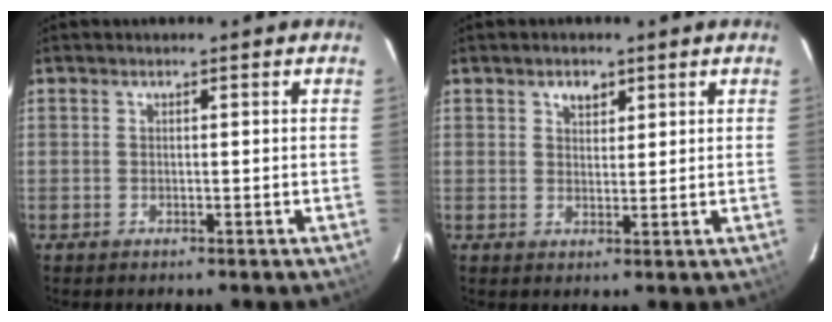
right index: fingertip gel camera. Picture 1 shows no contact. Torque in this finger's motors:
{"motor_torque": [0.04, 0.01, 0.08, 0.03]}